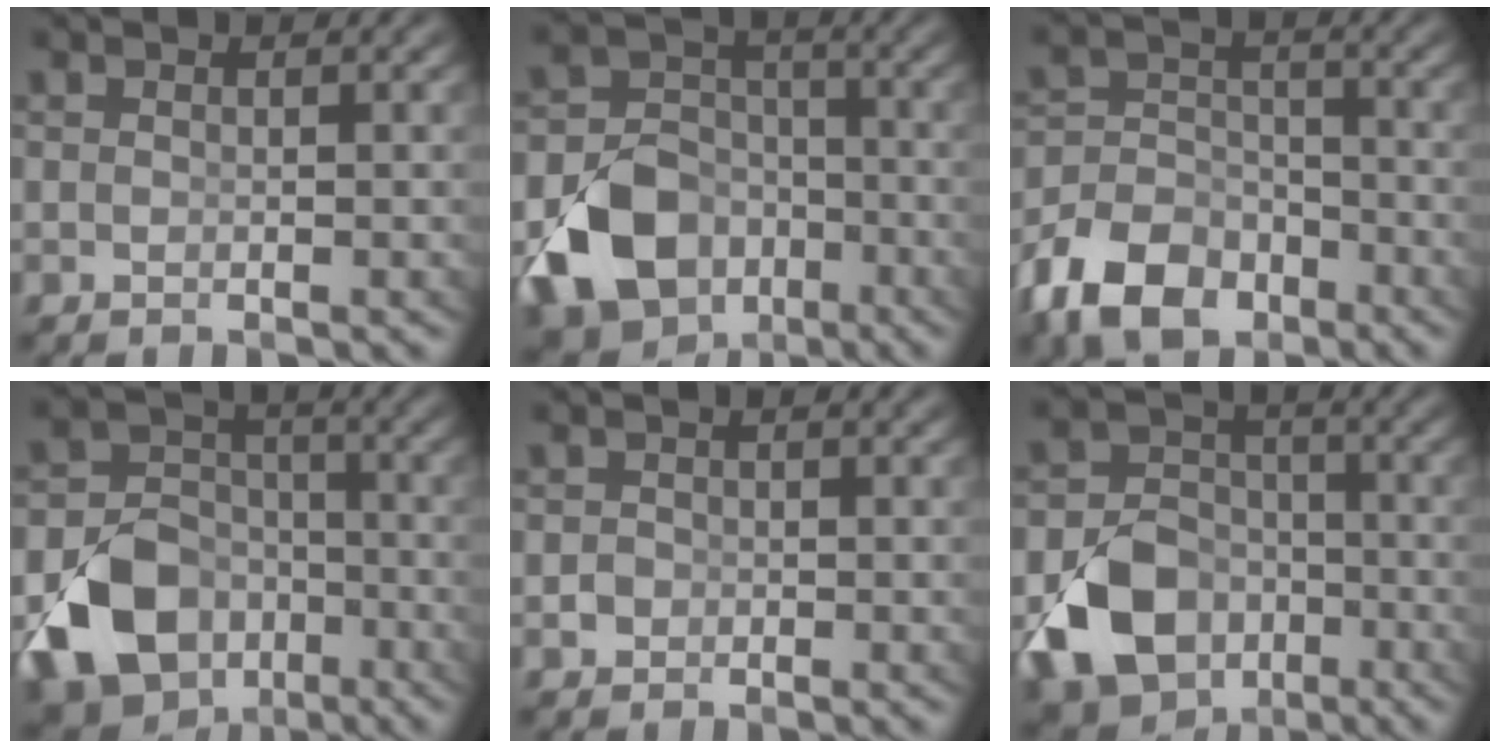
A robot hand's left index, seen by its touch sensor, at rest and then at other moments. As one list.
[{"total": 10.4, "force": [-4.6, 8.5, 4.0], "torque": [-0.080, -0.046, -0.068]}, {"total": 8.1, "force": [-5.1, 5.2, 3.6], "torque": [-0.062, -0.032, -0.074]}, {"total": 11.6, "force": [-5.1, 9.4, 4.3], "torque": [-0.088, -0.051, -0.076]}, {"total": 0.5, "force": [-0.4, 0.3, 0.0], "torque": [-0.005, -0.011, 0.000]}, {"total": 9.4, "force": [-3.9, 7.7, 3.9], "torque": [-0.078, -0.043, -0.057]}]